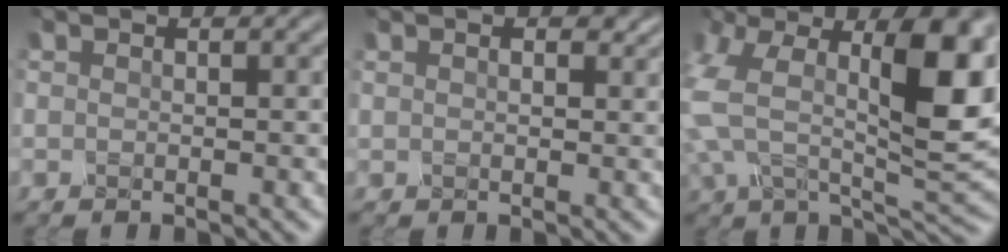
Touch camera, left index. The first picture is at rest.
{"total": 1.6, "force": [1.1, 1.0, 0.7], "torque": [-0.014, 0.002, 0.018]}
{"total": 14.3, "force": [1.5, 7.2, 12.3], "torque": [-0.237, 0.002, 0.019]}